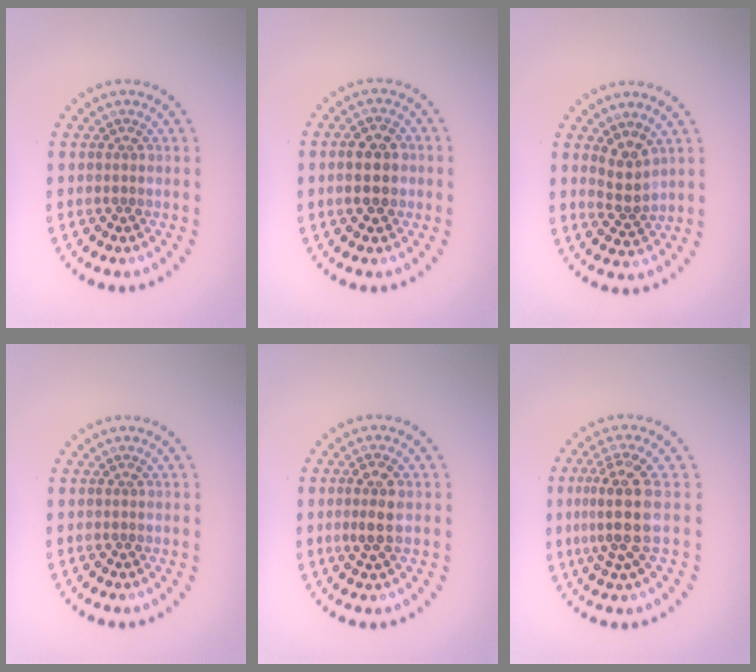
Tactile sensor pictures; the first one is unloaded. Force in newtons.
{"total": 2.9, "press": 2.9, "slide": 0.1}
{"total": 2.5, "press": 1.8, "slide": 1.8}
{"total": 0.0}
{"total": 2.1, "press": 2.0, "slide": 0.4}
{"total": 4.0, "press": 3.5, "slide": 2.0}